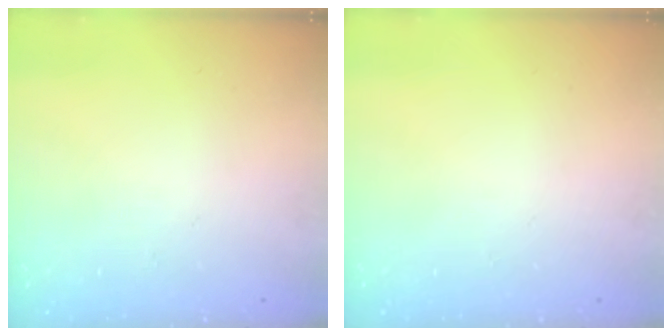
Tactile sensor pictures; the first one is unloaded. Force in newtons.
{"total": 0.0}